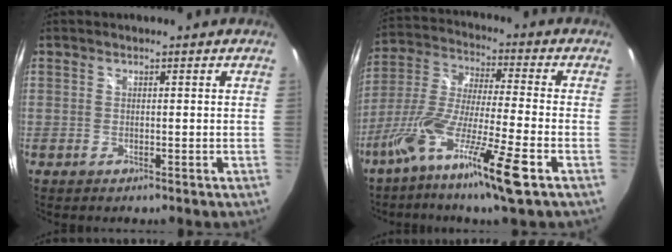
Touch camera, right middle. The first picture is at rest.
{"total": 16.1, "force": [-8.9, 0.3, 13.4], "torque": [-0.266, -0.026, -0.174]}